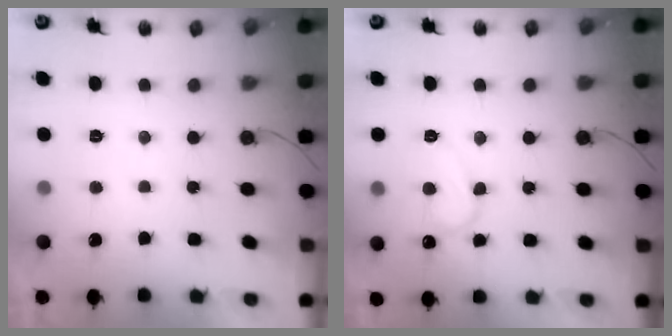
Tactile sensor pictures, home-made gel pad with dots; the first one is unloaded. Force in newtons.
{"total": 8.5, "press": 8.5, "slide": 0.8}